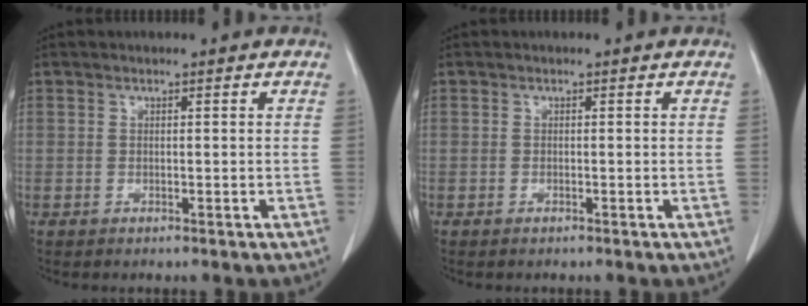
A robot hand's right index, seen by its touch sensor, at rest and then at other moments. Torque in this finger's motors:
{"motor_torque": [-0.04, 0.00, 0.02, 0.02]}